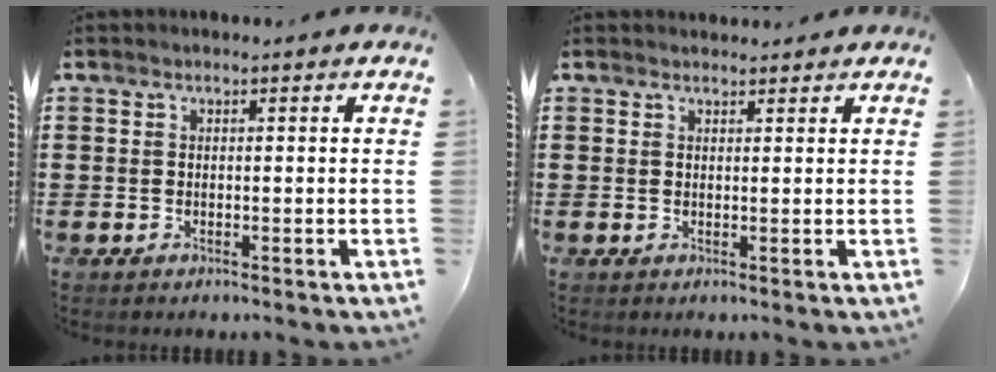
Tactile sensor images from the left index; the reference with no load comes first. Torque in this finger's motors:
{"motor_torque": [0.98, -1.16, -0.06, 0.00]}